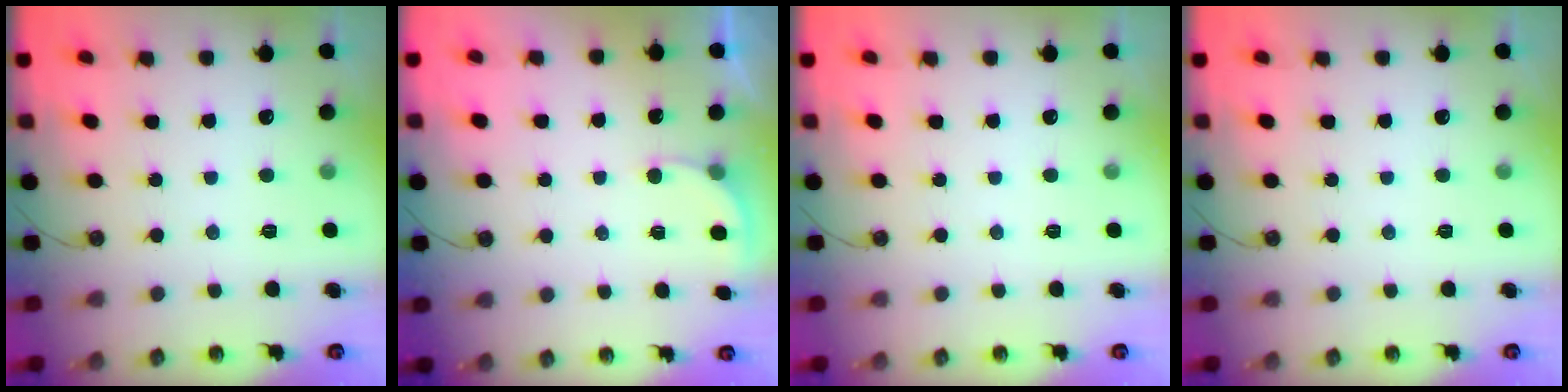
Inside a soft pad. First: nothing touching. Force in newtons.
{"total": 2.4, "press": 2.4, "slide": 0.2}
{"total": 0.0}
{"total": 0.0}